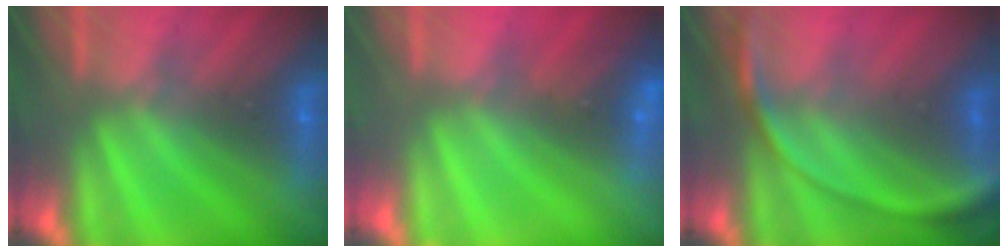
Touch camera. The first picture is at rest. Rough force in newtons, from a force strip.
{"total": 2.5}
{"total": 2.7}